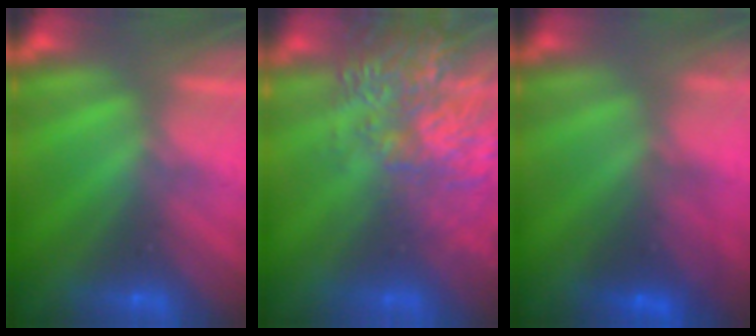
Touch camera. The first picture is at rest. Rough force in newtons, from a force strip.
{"total": 5.5}
{"total": 2.8}